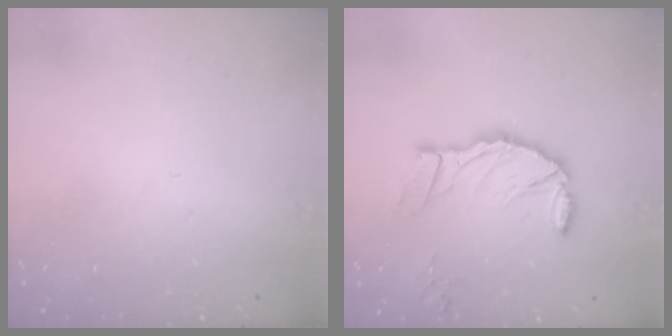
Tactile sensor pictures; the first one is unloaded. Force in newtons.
{"total": 13.9, "press": 13.7, "slide": 2.3}